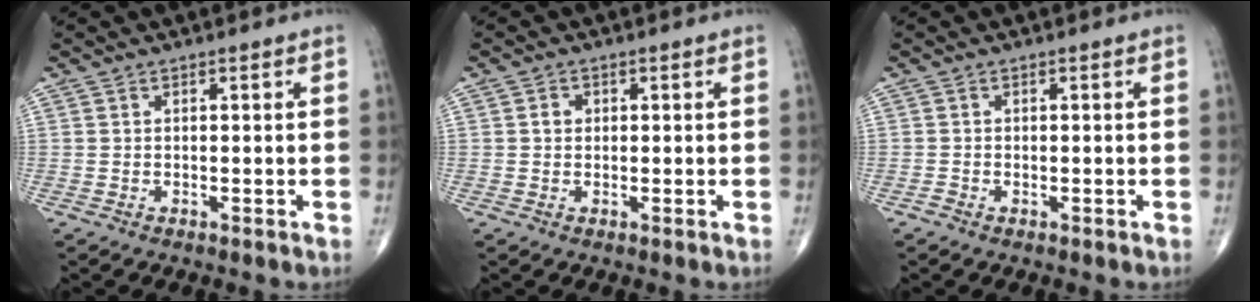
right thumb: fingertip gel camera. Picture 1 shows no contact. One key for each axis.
{"total": 1.5, "fx": 0.2, "fy": 1.3, "fz": 0.7, "tx": -0.006, "ty": 0.004, "tz": 0.003}
{"total": 0.5, "fx": -0.3, "fy": 0.3, "fz": 0.3, "tx": -0.006, "ty": 0.002, "tz": -0.006}